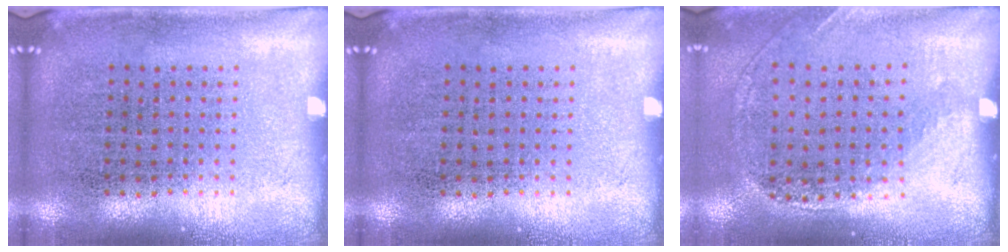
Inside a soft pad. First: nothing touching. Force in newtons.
{"total": 0.0}
{"total": 1.1, "press": 0.9, "slide": 0.7}